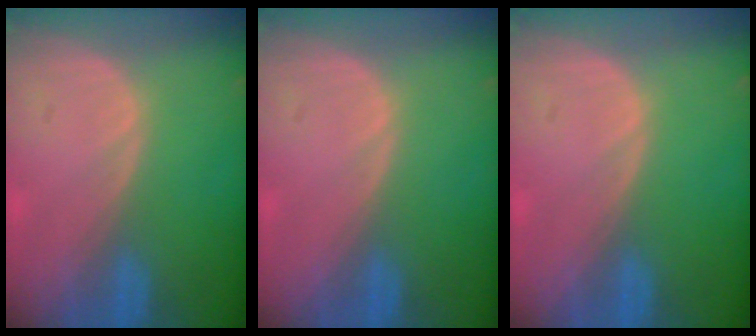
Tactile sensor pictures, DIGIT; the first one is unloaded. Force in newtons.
{"total": 0.0}
{"total": 0.0}